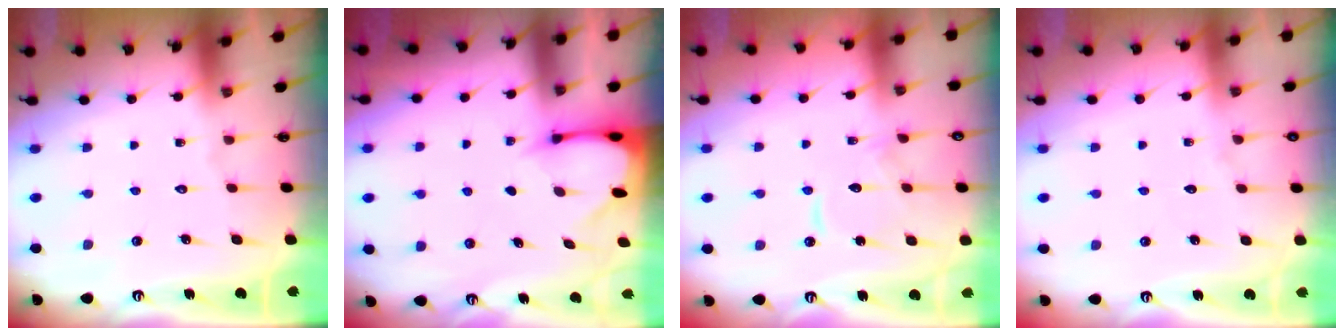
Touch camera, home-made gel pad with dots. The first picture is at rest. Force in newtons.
{"total": 2.4, "press": 2.4, "slide": 0.3}
{"total": 8.9, "press": 8.8, "slide": 0.7}
{"total": 3.3, "press": 3.3, "slide": 0.6}